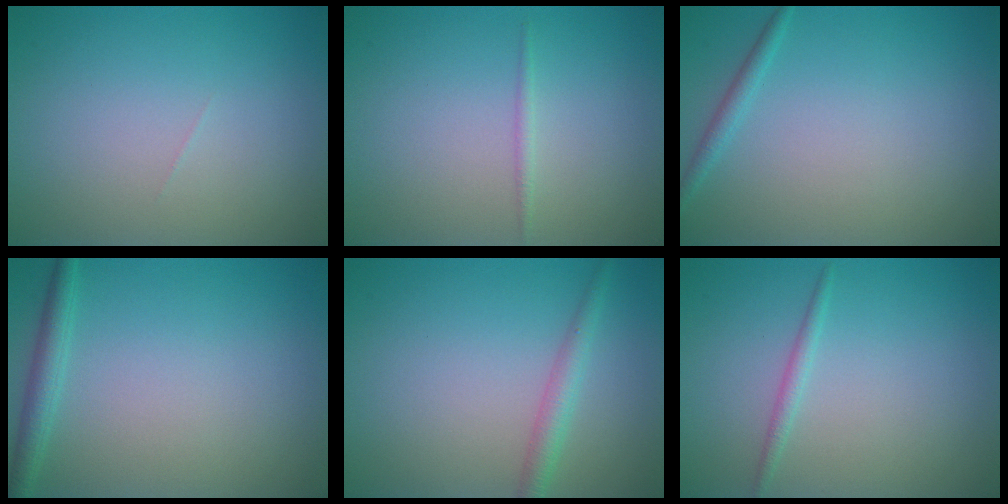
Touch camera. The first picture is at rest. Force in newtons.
{"total": 0.7, "press": 0.7, "slide": 0.0}
{"total": 1.1, "press": 1.1, "slide": 0.1}
{"total": 1.9, "press": 1.9, "slide": 0.1}
{"total": 2.0, "press": 2.0, "slide": 0.0}
{"total": 1.1, "press": 1.1, "slide": 0.0}